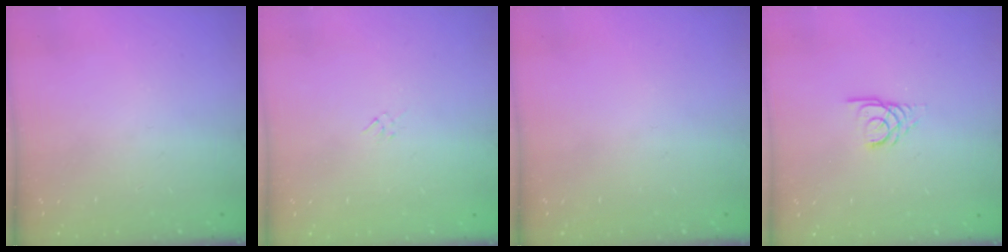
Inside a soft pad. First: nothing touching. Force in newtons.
{"total": 1.6, "press": 1.6, "slide": 0.4}
{"total": 0.0}
{"total": 3.6, "press": 3.5, "slide": 0.4}